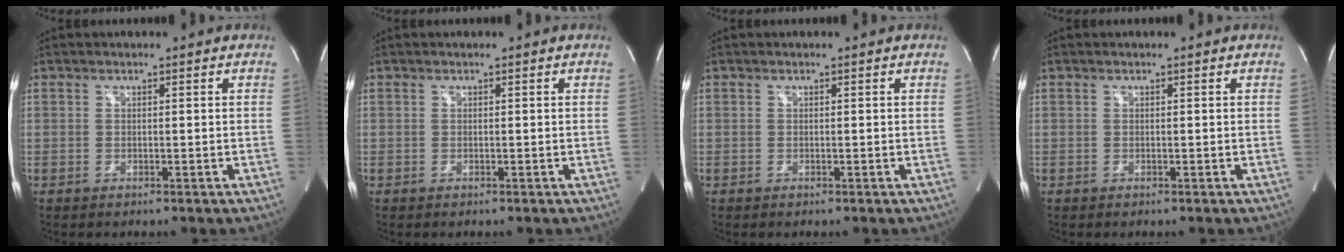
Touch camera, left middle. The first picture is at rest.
{"total": 0.0}
{"total": 0.0}
{"total": 0.0}